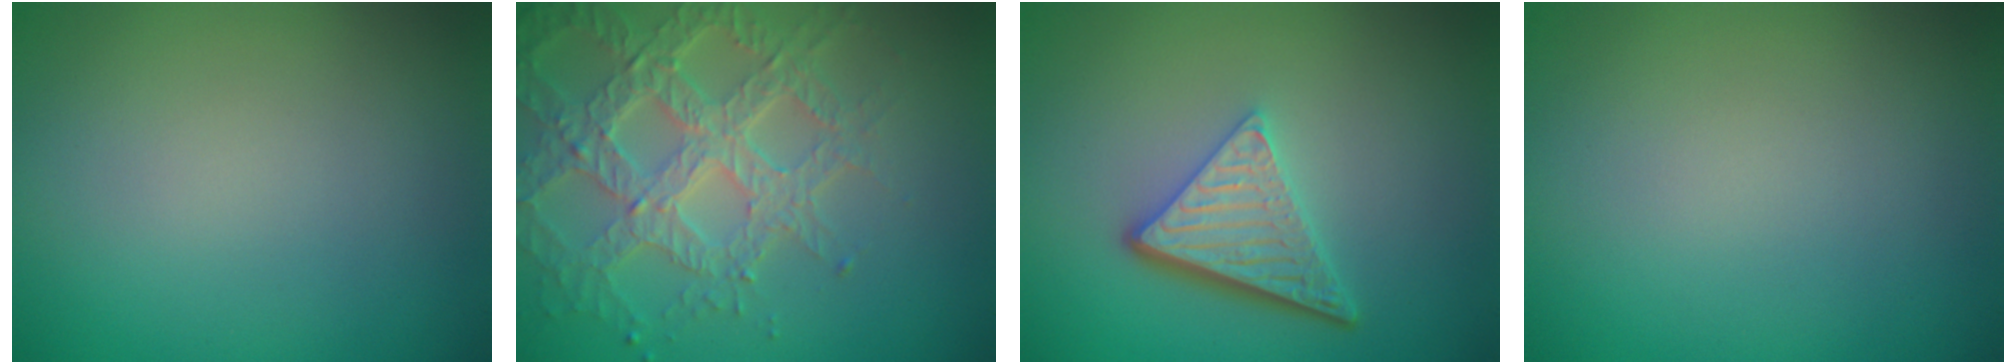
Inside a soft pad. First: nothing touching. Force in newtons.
{"total": 6.4, "press": 5.0, "slide": 4.0}
{"total": 4.9, "press": 3.5, "slide": 3.5}
{"total": 0.0}